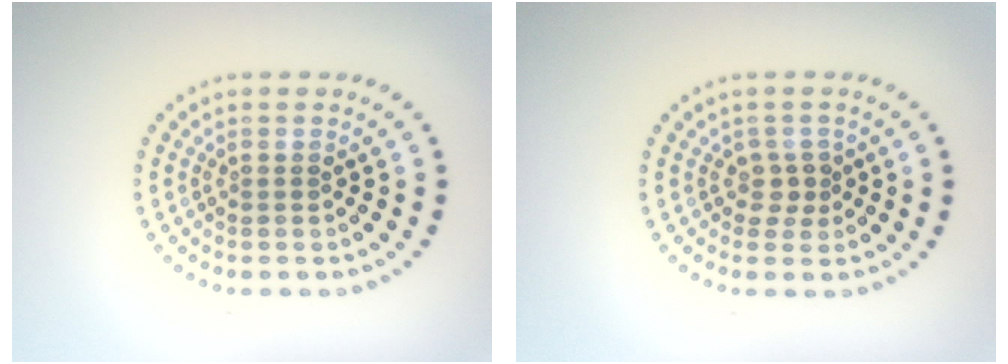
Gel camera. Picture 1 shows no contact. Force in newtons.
{"total": 1.6, "press": 1.2, "slide": 1.0}